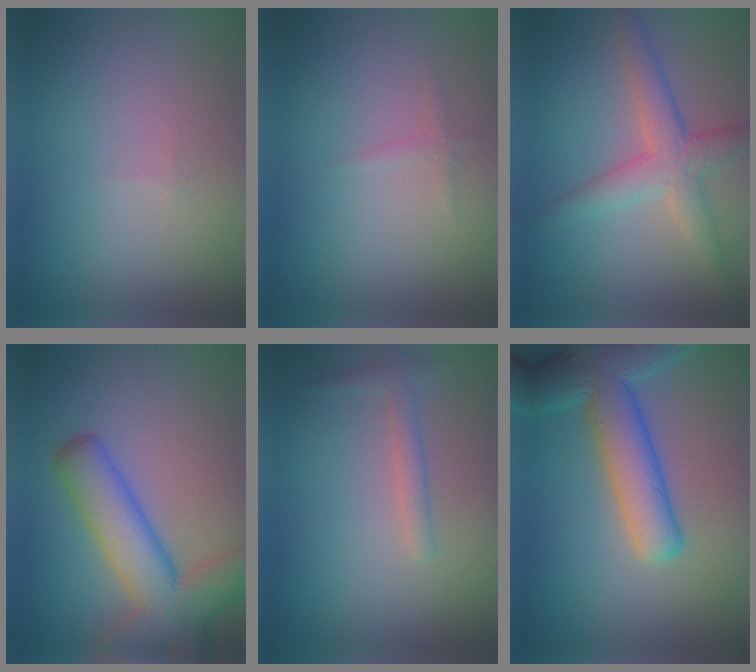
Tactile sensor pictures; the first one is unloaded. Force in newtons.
{"total": 0.7, "press": 0.7, "slide": 0.0}
{"total": 4.6, "press": 4.6, "slide": 0.3}
{"total": 9.2, "press": 9.2, "slide": 0.4}
{"total": 1.6, "press": 1.6, "slide": 0.1}
{"total": 8.1, "press": 8.1, "slide": 0.5}